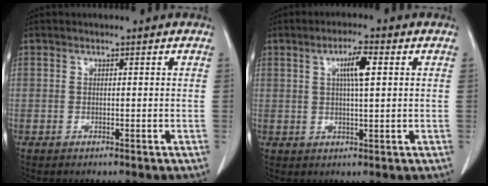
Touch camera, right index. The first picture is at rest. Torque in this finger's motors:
{"motor_torque": [0.46, 0.12, 0.13, 0.04]}